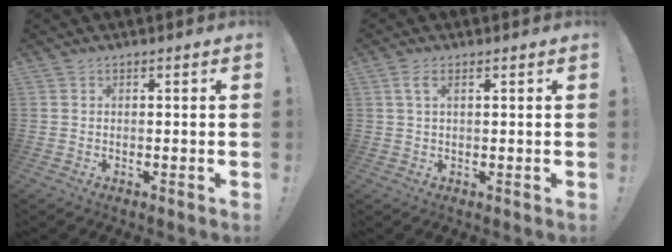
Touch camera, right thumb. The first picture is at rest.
{"total": 3.3, "force": [1.3, 1.2, 2.8], "torque": [-0.054, 0.003, 0.022]}